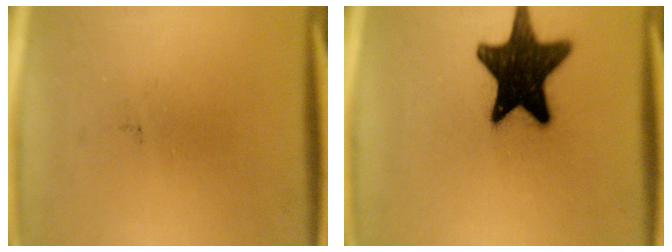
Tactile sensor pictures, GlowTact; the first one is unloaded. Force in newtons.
{"total": 17.6}